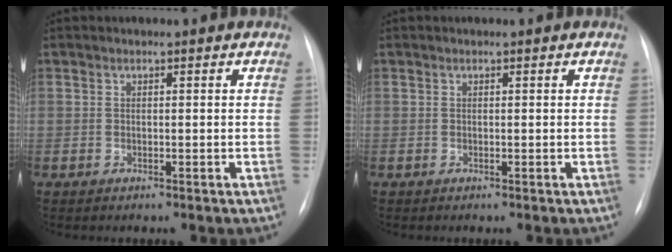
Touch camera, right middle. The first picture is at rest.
{"total": 0.0}